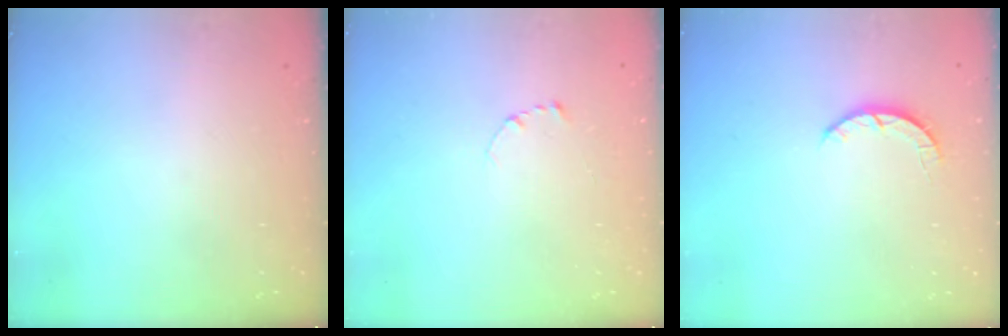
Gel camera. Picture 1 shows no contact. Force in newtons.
{"total": 2.7, "press": 2.7, "slide": 0.3}
{"total": 2.5, "press": 2.4, "slide": 0.4}